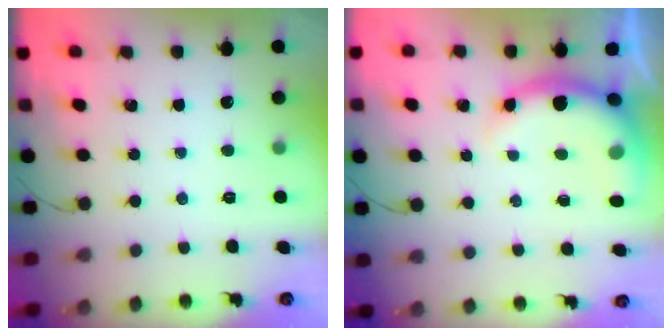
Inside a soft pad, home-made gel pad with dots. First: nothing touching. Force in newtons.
{"total": 9.3, "press": 9.1, "slide": 1.5}